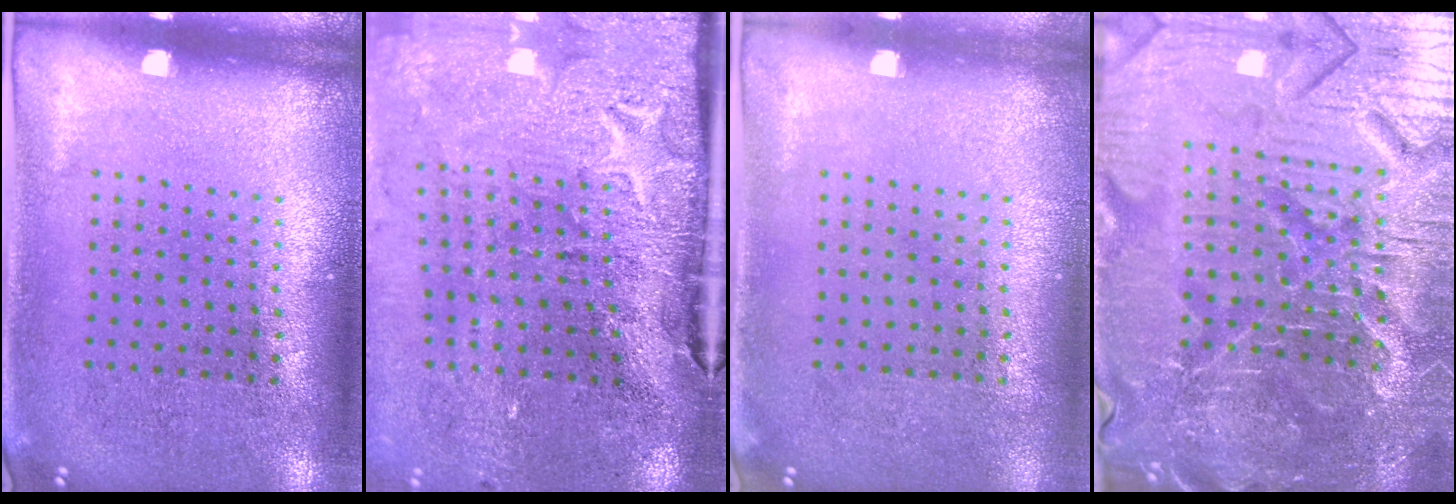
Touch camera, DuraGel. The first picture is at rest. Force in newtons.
{"total": 4.1, "press": 3.4, "slide": 2.3}
{"total": 0.0}
{"total": 5.9, "press": 5.5, "slide": 2.1}